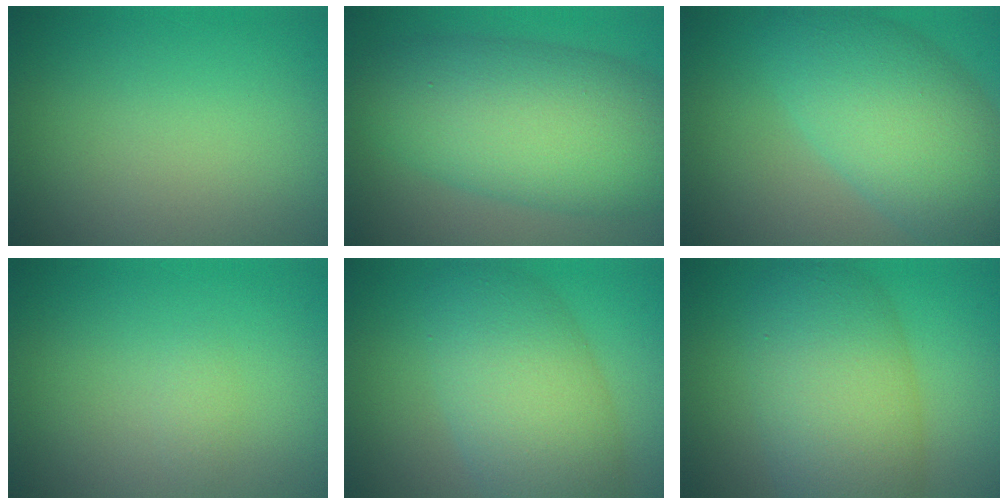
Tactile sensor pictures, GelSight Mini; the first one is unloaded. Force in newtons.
{"total": 10.7, "press": 10.7, "slide": 0.5}
{"total": 8.2, "press": 8.2, "slide": 0.3}
{"total": 0.8, "press": 0.8, "slide": 0.0}
{"total": 8.2, "press": 8.2, "slide": 0.3}
{"total": 9.2, "press": 9.2, "slide": 0.4}